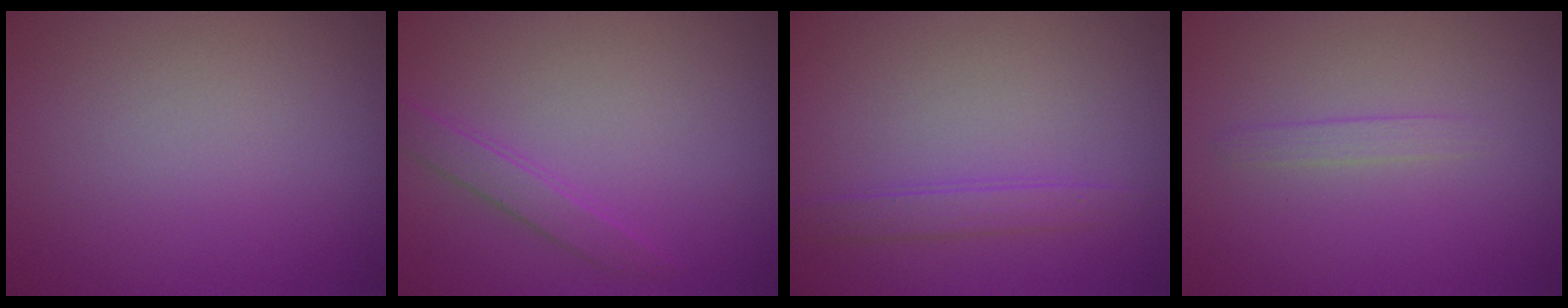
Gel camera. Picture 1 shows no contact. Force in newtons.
{"total": 1.6, "press": 1.6, "slide": 0.0}
{"total": 1.6, "press": 1.6, "slide": 0.0}
{"total": 0.9, "press": 0.9, "slide": 0.1}